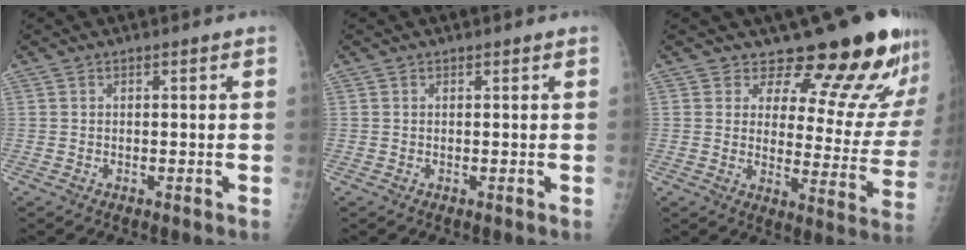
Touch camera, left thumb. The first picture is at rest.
{"total": 0.0}
{"total": 17.3, "force": [14.7, 5.9, 6.9], "torque": [-0.040, -0.122, 0.175]}